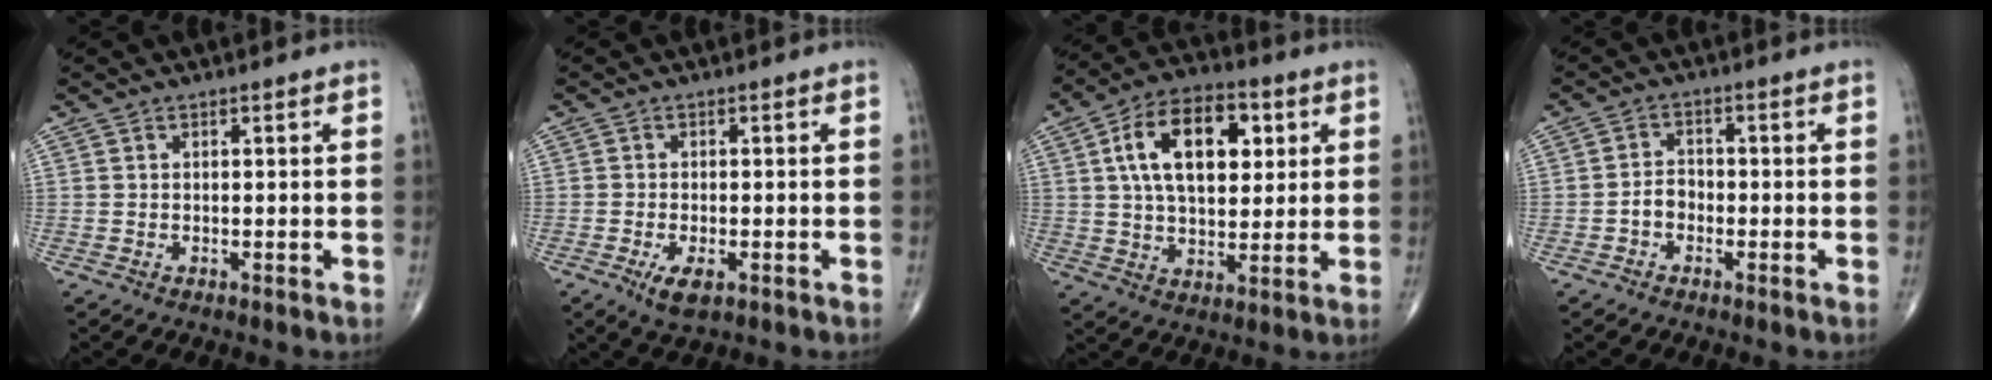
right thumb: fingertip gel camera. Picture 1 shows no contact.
{"total": 4.1, "force": [-1.7, 1.8, 3.3], "torque": [-0.062, -0.005, -0.025]}
{"total": 16.5, "force": [4.6, 9.4, 12.7], "torque": [-0.189, 0.003, 0.076]}
{"total": 3.0, "force": [-1.3, 2.2, 1.6], "torque": [-0.017, 0.014, -0.029]}